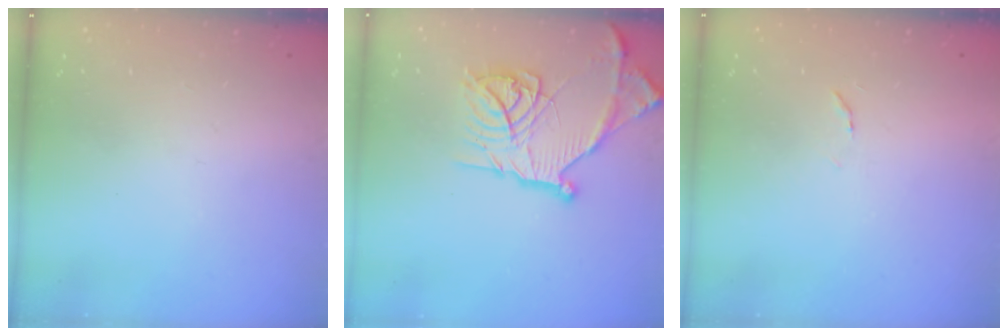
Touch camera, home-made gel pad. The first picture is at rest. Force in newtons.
{"total": 20.3, "press": 20.2, "slide": 1.6}
{"total": 5.9, "press": 5.9, "slide": 0.4}